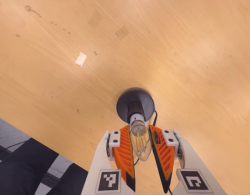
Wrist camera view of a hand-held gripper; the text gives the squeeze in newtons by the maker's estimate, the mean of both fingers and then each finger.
{"total": 9.6, "left": 8.7, "right": 10.5}